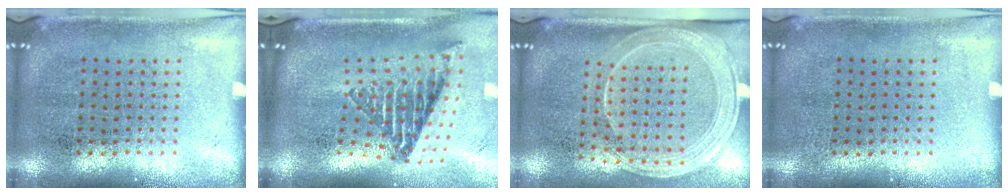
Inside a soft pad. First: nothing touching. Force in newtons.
{"total": 2.3, "press": 1.5, "slide": 1.7}
{"total": 2.1, "press": 1.8, "slide": 1.1}
{"total": 0.0}